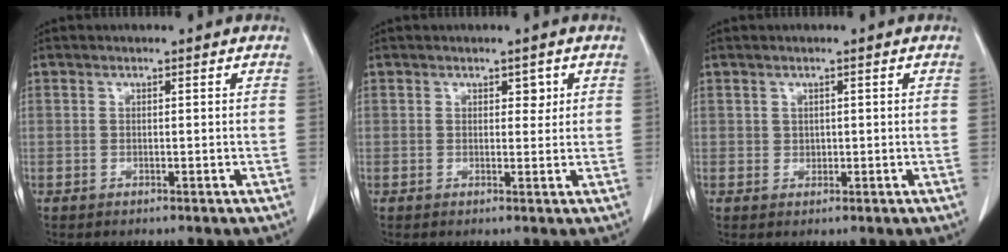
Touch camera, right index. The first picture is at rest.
{"total": 1.6, "force": [0.7, 1.1, 1.0], "torque": [-0.007, -0.002, 0.008]}
{"total": 1.0, "force": [0.1, 0.9, 0.3], "torque": [-0.003, 0.001, 0.003]}